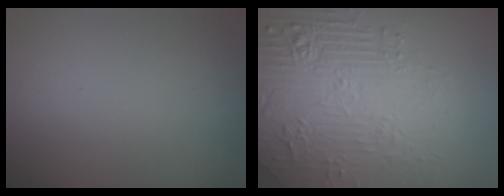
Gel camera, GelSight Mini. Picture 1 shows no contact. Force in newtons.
{"total": 9.0, "press": 6.1, "slide": 6.5}